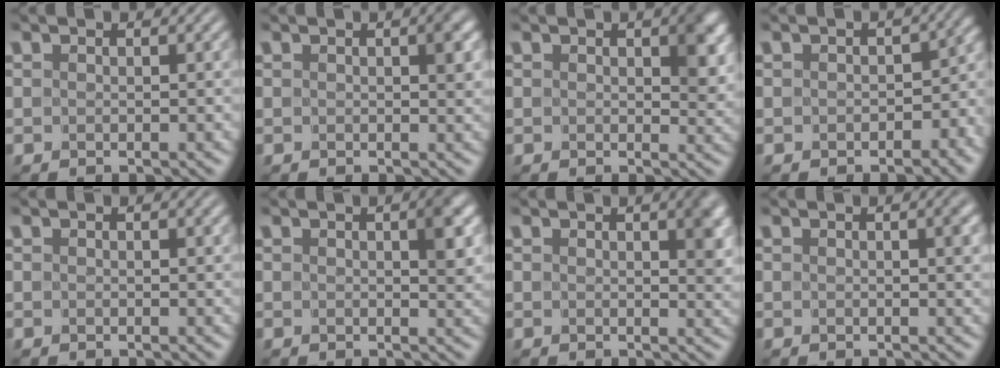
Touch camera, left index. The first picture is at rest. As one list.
[{"total": 1.7, "force": [0.3, 0.9, 1.5], "torque": [-0.013, 0.002, 0.002]}, {"total": 3.9, "force": [1.0, 2.2, 3.1], "torque": [-0.037, -0.002, 0.014]}, {"total": 4.9, "force": [-1.5, 3.2, 3.3], "torque": [-0.010, -0.004, -0.026]}, {"total": 0.0}, {"total": 2.6, "force": [0.6, 1.1, 2.3], "torque": [-0.027, 0.003, 0.006]}, {"total": 3.2, "force": [1.0, 1.4, 2.7], "torque": [-0.030, 0.001, 0.013]}, {"total": 1.1, "force": [0.2, 0.3, 1.1], "torque": [-0.013, 0.001, 0.003]}]